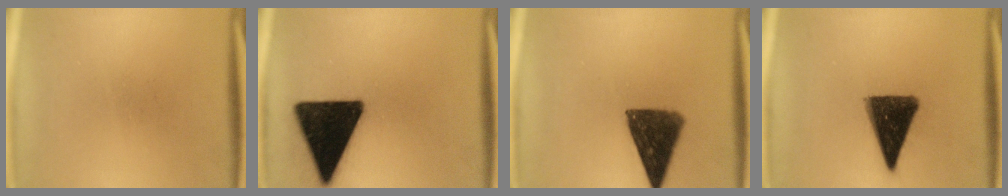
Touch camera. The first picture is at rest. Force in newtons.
{"total": 18.7}
{"total": 11.7}
{"total": 13.0}